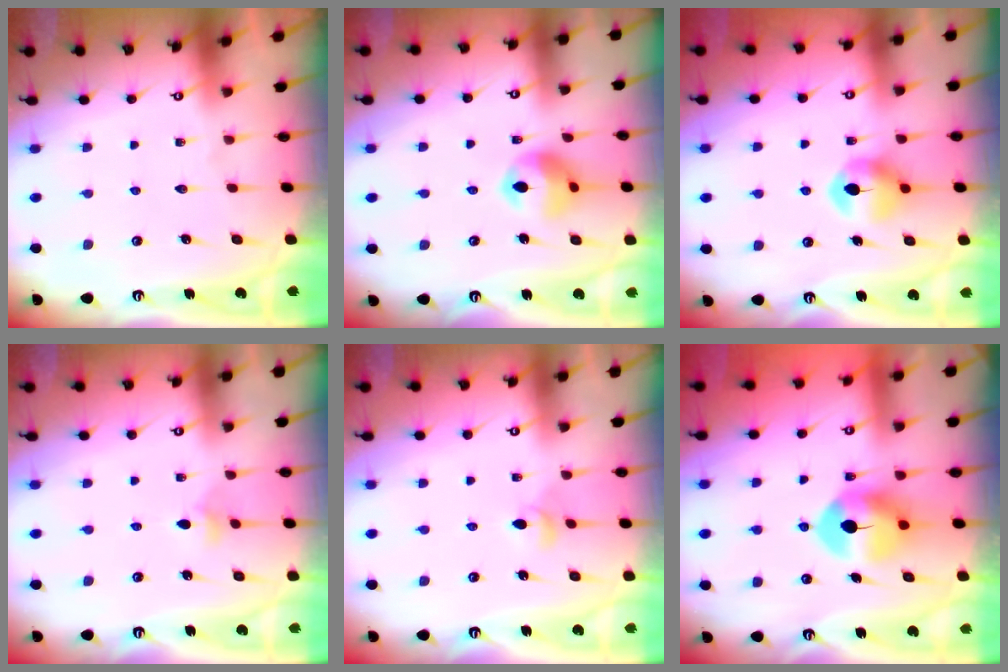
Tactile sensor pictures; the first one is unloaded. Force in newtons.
{"total": 11.2, "press": 11.1, "slide": 1.5}
{"total": 8.4, "press": 8.4, "slide": 0.3}
{"total": 5.2, "press": 5.1, "slide": 1.1}
{"total": 3.5, "press": 3.4, "slide": 0.6}
{"total": 8.9, "press": 8.9, "slide": 1.2}